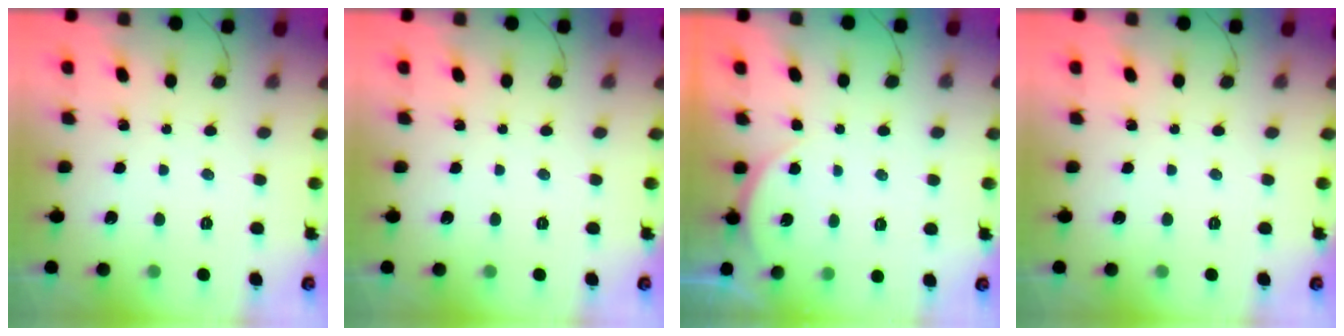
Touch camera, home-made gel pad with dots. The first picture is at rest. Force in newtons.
{"total": 0.0}
{"total": 2.7, "press": 2.3, "slide": 1.4}
{"total": 0.0}